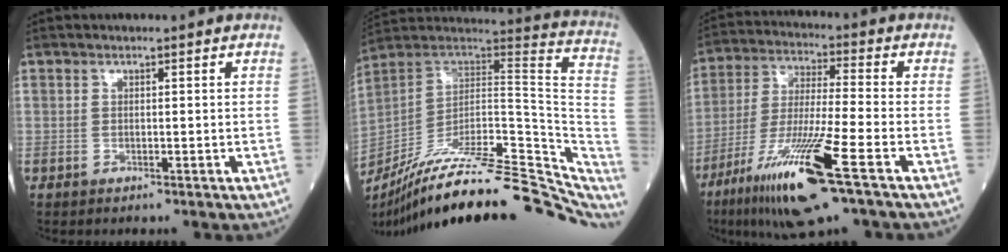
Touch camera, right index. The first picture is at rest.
{"total": 32.9, "force": [-25.8, 7.6, 19.0], "torque": [-0.229, -0.009, -0.369]}
{"total": 16.2, "force": [-8.2, 0.3, 13.9], "torque": [-0.290, -0.040, -0.149]}